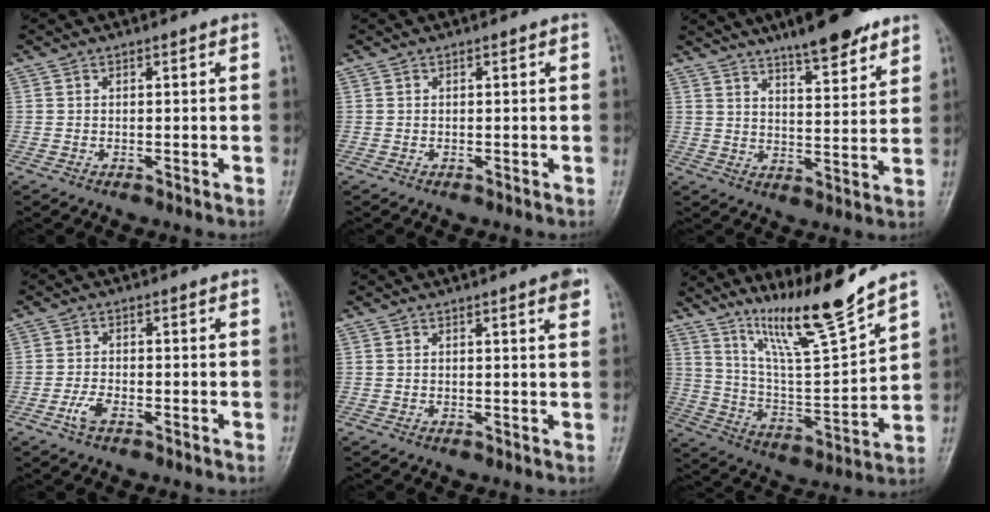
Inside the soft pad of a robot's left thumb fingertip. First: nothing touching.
{"total": 0.0}
{"total": 12.2, "force": [8.9, 3.0, 7.8], "torque": [-0.094, -0.049, 0.137]}
{"total": 2.6, "force": [-1.4, 1.1, 1.9], "torque": [-0.047, 0.009, -0.028]}
{"total": 3.0, "force": [1.7, 0.2, 2.4], "torque": [-0.029, -0.006, 0.019]}
{"total": 15.4, "force": [12.3, 0.2, 9.3], "torque": [-0.147, -0.081, 0.227]}